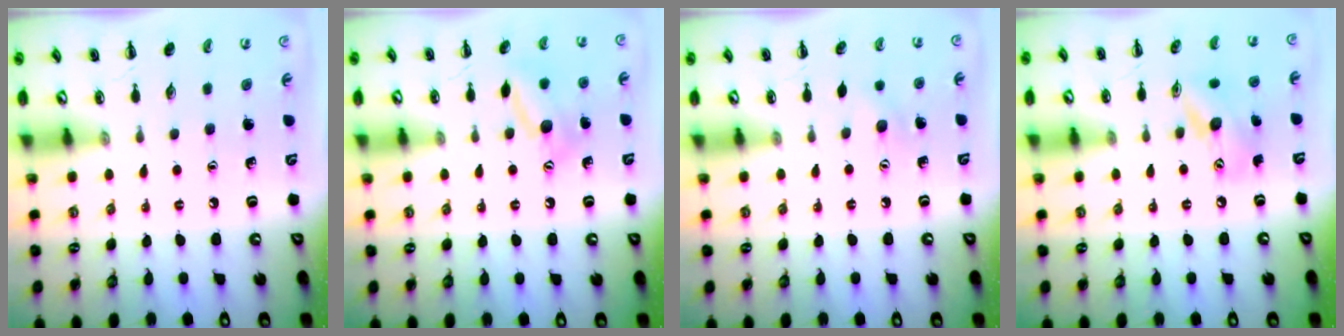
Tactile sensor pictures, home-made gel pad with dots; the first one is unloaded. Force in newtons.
{"total": 11.9, "press": 11.9, "slide": 0.7}
{"total": 5.5, "press": 5.4, "slide": 1.4}
{"total": 12.6, "press": 12.5, "slide": 1.9}